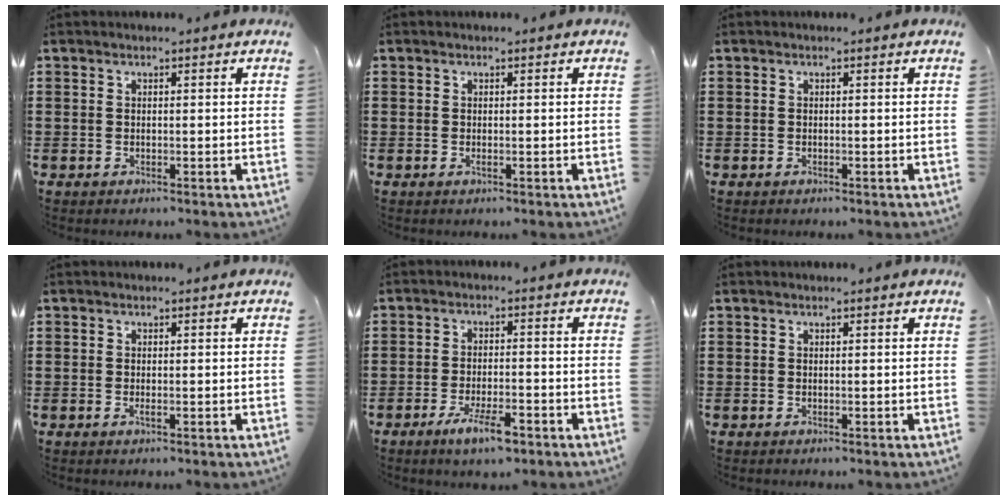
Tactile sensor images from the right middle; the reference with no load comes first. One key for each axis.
{"total": 0.0}
{"total": 0.0}
{"total": 0.5, "fx": -0.2, "fy": 0.1, "fz": 0.5, "tx": -0.010, "ty": -0.004, "tz": -0.002}
{"total": 5.5, "fx": -3.2, "fy": 1.4, "fz": 4.2, "tx": -0.079, "ty": -0.001, "tz": -0.057}
{"total": 0.0}